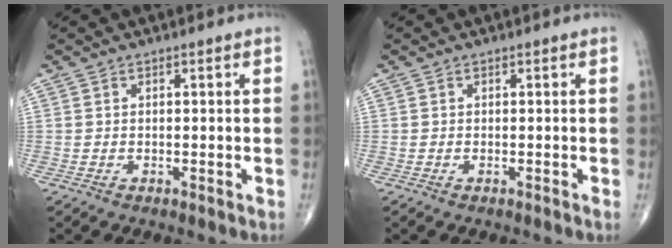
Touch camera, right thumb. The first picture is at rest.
{"total": 0.0}